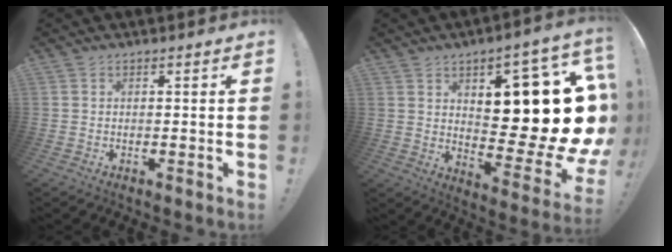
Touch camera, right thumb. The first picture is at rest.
{"total": 22.1, "force": [4.3, 9.2, 19.7], "torque": [-0.253, -0.045, 0.077]}